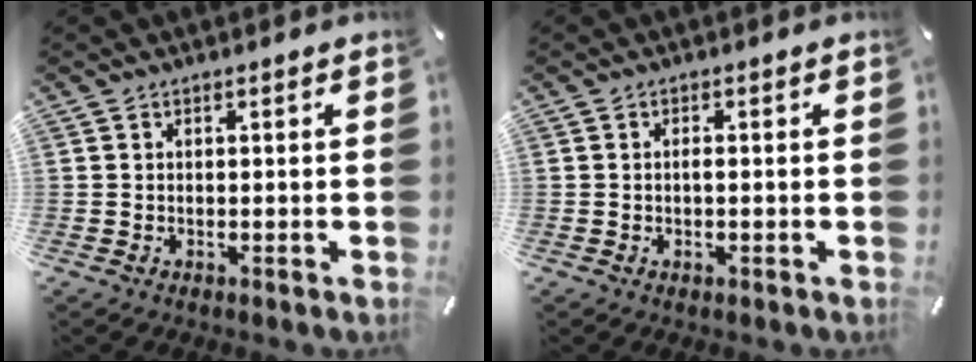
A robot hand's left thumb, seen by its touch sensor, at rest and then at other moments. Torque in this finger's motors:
{"motor_torque": [-0.28, -0.35, 0.03, -0.11, -0.02]}